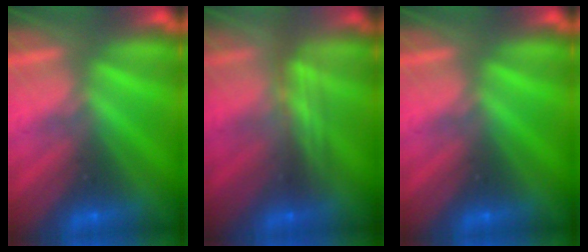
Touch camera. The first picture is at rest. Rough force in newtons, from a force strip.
{"total": 2.4}
{"total": 0.0}